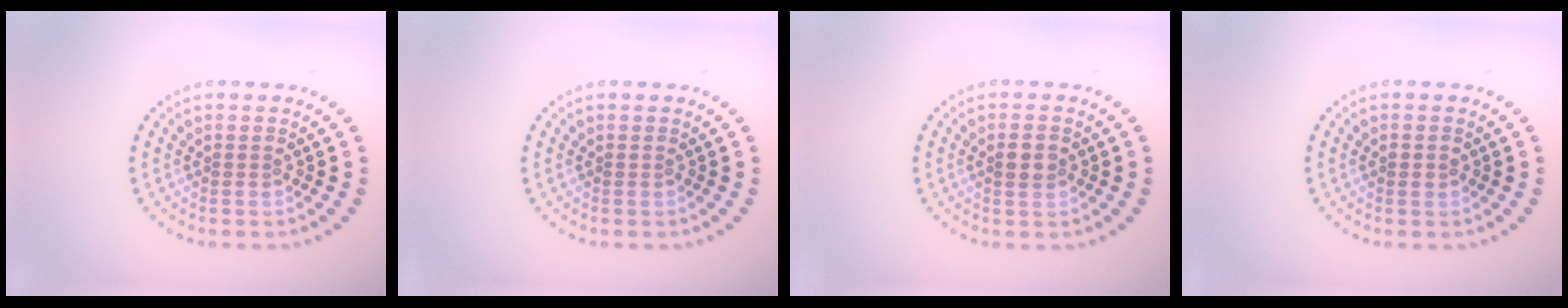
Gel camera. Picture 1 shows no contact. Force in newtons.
{"total": 0.0}
{"total": 1.9, "press": 1.8, "slide": 0.4}
{"total": 1.3, "press": 1.2, "slide": 0.1}